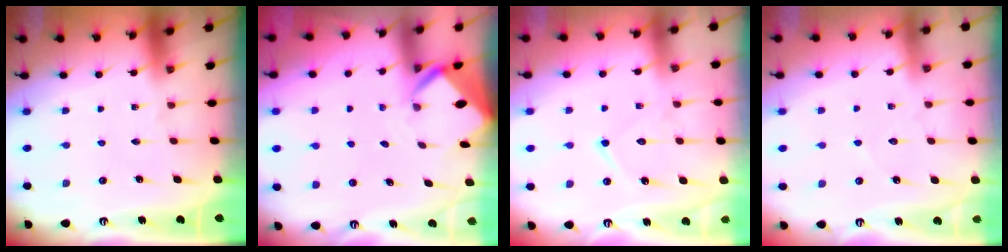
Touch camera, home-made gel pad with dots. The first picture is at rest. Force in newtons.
{"total": 3.0, "press": 3.0, "slide": 0.1}
{"total": 9.4, "press": 9.4, "slide": 0.7}
{"total": 2.4, "press": 2.4, "slide": 0.3}